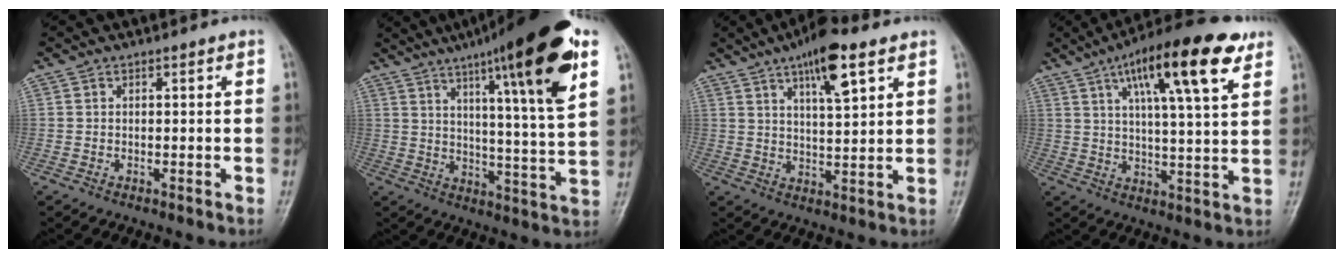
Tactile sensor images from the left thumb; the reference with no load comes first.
{"total": 22.1, "force": [11.5, 2.5, 18.7], "torque": [-0.263, -0.033, 0.168]}
{"total": 10.8, "force": [6.1, 3.0, 8.4], "torque": [-0.124, -0.024, 0.098]}
{"total": 17.6, "force": [8.9, 4.3, 14.5], "torque": [-0.213, -0.018, 0.137]}